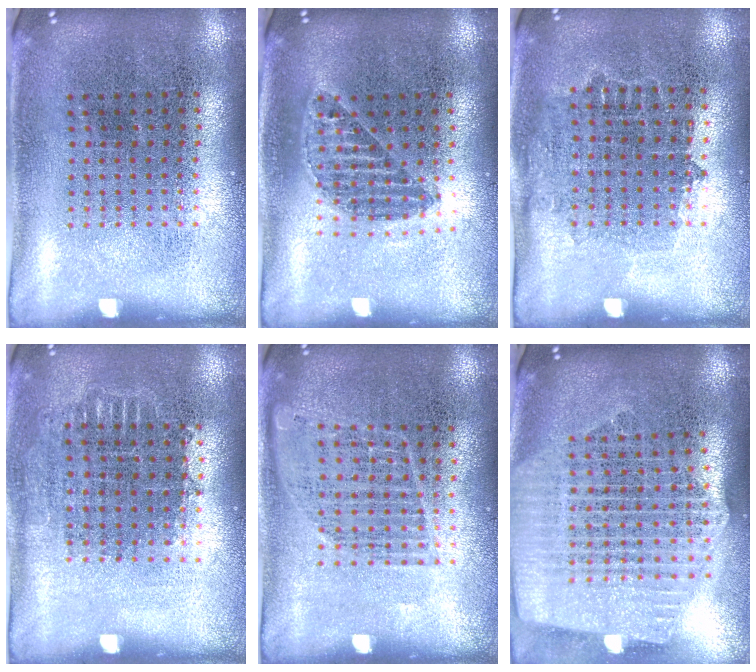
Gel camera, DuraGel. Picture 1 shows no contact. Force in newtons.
{"total": 1.2, "press": 1.0, "slide": 0.5}
{"total": 0.8, "press": 0.7, "slide": 0.3}
{"total": 0.7, "press": 0.7, "slide": 0.4}
{"total": 1.0, "press": 1.0, "slide": 0.3}
{"total": 2.7, "press": 2.3, "slide": 1.4}